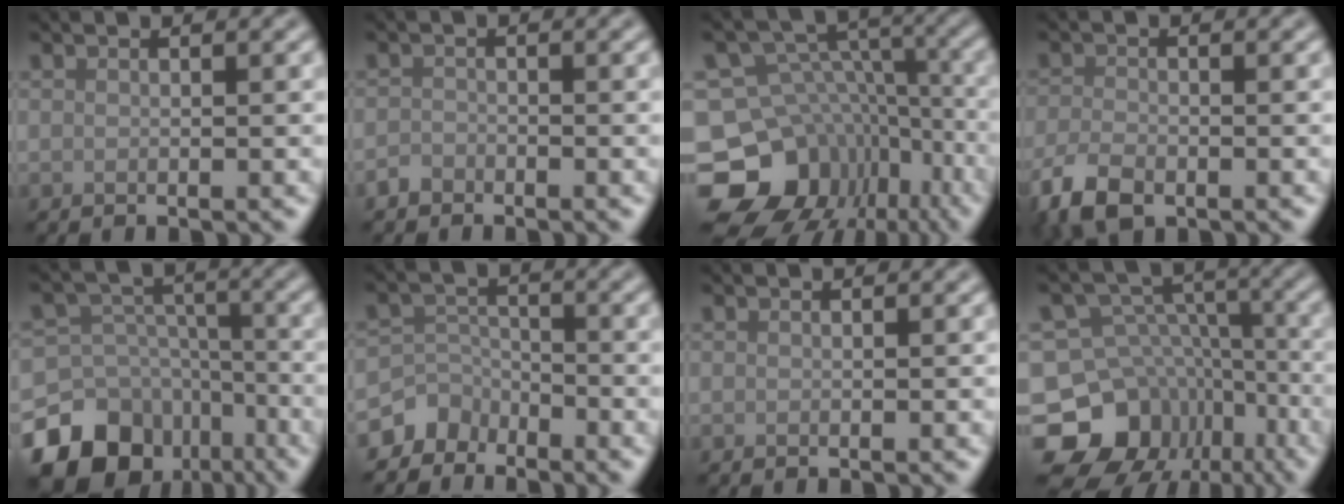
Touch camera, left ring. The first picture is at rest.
{"total": 1.1, "force": [-0.9, 0.7, 0.0], "torque": [0.004, 0.002, -0.020]}
{"total": 14.9, "force": [-8.1, 11.3, 5.2], "torque": [-0.121, -0.003, -0.107]}
{"total": 4.3, "force": [-2.8, 2.2, 2.5], "torque": [-0.054, -0.007, -0.062]}
{"total": 17.8, "force": [-11.3, 12.8, 5.0], "torque": [-0.097, -0.065, -0.182]}
{"total": 4.3, "force": [-3.4, 2.5, 0.1], "torque": [0.023, 0.007, -0.063]}
{"total": 0.0}
{"total": 13.1, "force": [-7.6, 9.8, 4.2], "torque": [-0.082, 0.007, -0.112]}